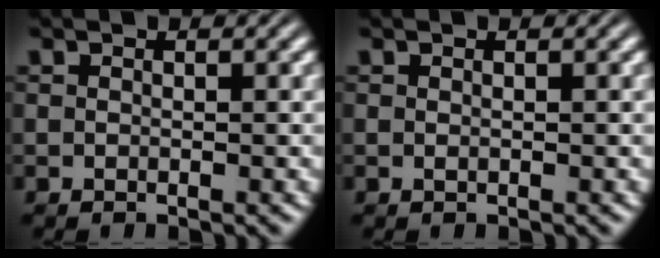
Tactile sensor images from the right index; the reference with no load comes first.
{"total": 0.0}